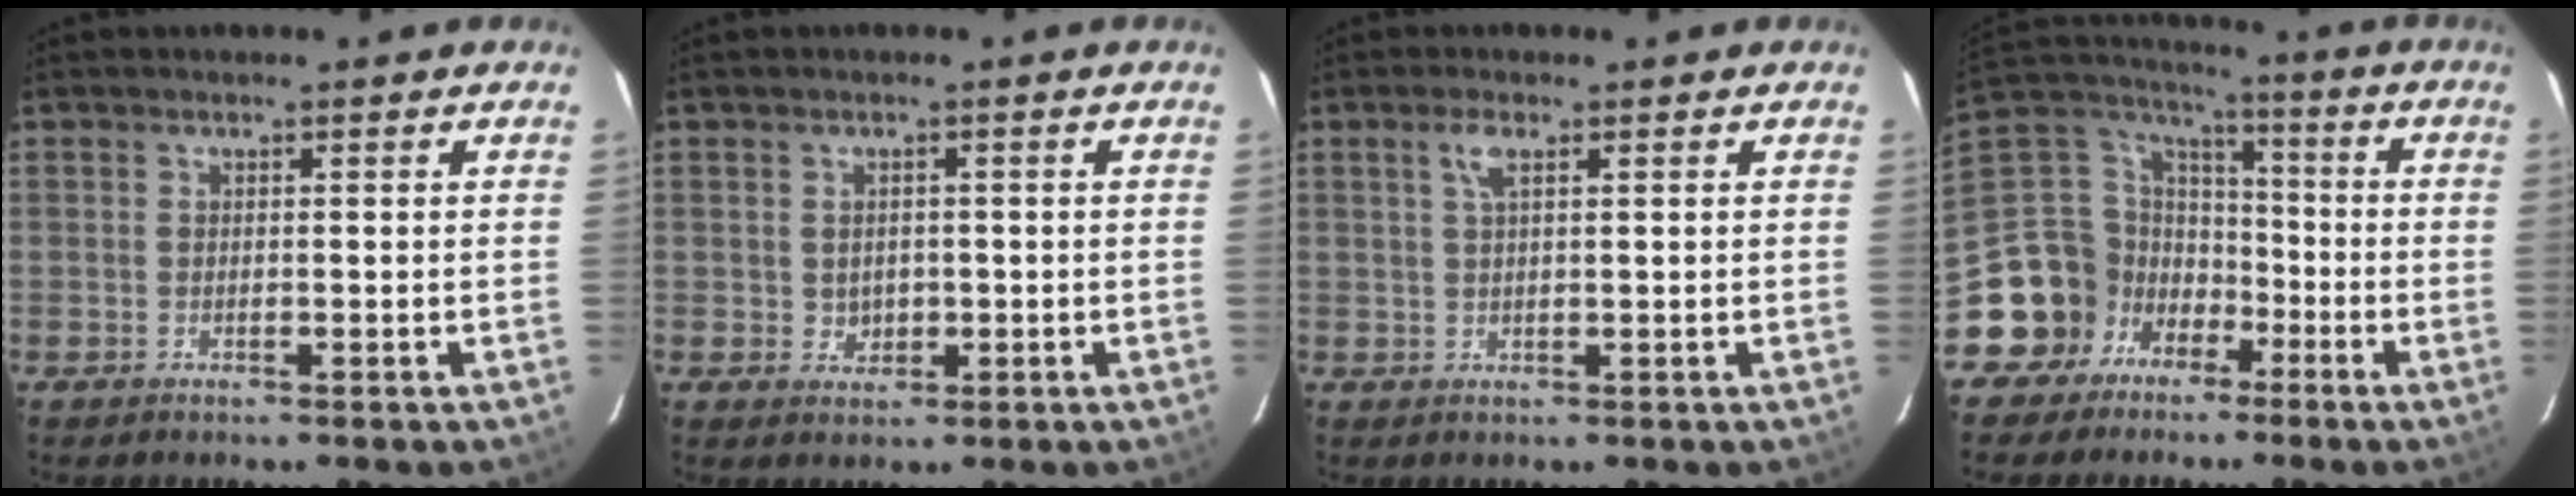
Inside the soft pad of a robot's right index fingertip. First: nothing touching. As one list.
[{"total": 1.2, "force": [0.0, 1.1, 0.5], "torque": [-0.007, 0.001, 0.003]}, {"total": 2.5, "force": [1.2, 0.8, 2.1], "torque": [-0.042, 0.005, 0.024]}, {"total": 14.2, "force": [-6.7, 11.8, 4.1], "torque": [-0.109, 0.048, -0.116]}]